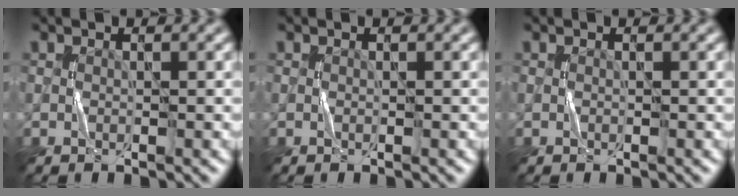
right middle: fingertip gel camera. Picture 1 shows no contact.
{"total": 0.0}
{"total": 0.0}